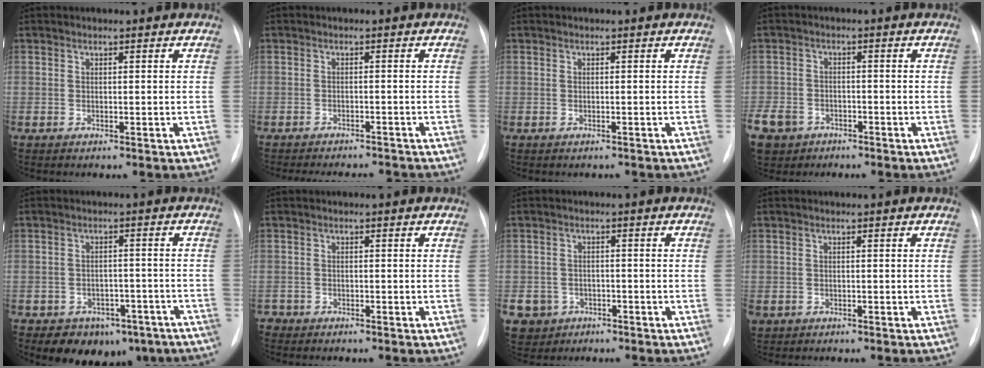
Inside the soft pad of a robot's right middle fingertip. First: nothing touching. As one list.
[{"total": 9.1, "force": [-8.4, 2.2, 2.5], "torque": [-0.035, 0.007, -0.100]}, {"total": 0.9, "force": [-0.7, 0.5, 0.0], "torque": [-0.004, 0.002, -0.009]}, {"total": 13.2, "force": [-7.2, 10.0, 4.6], "torque": [-0.152, -0.004, -0.115]}, {"total": 10.7, "force": [-7.5, 6.7, 3.7], "torque": [-0.031, 0.021, -0.091]}, {"total": 1.3, "force": [-1.1, 0.7, -0.1], "torque": [0.004, 0.003, -0.018]}, {"total": 6.5, "force": [-3.1, 5.6, 0.8], "torque": [-0.023, 0.008, -0.043]}, {"total": 1.5, "force": [-0.8, 1.2, 0.4], "torque": [-0.014, 0.000, -0.006]}]